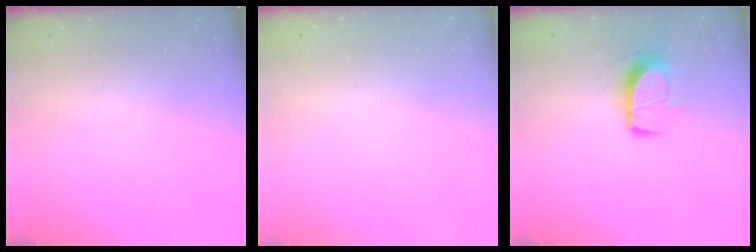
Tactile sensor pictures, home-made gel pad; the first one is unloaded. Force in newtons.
{"total": 0.0}
{"total": 11.3, "press": 11.3, "slide": 0.7}